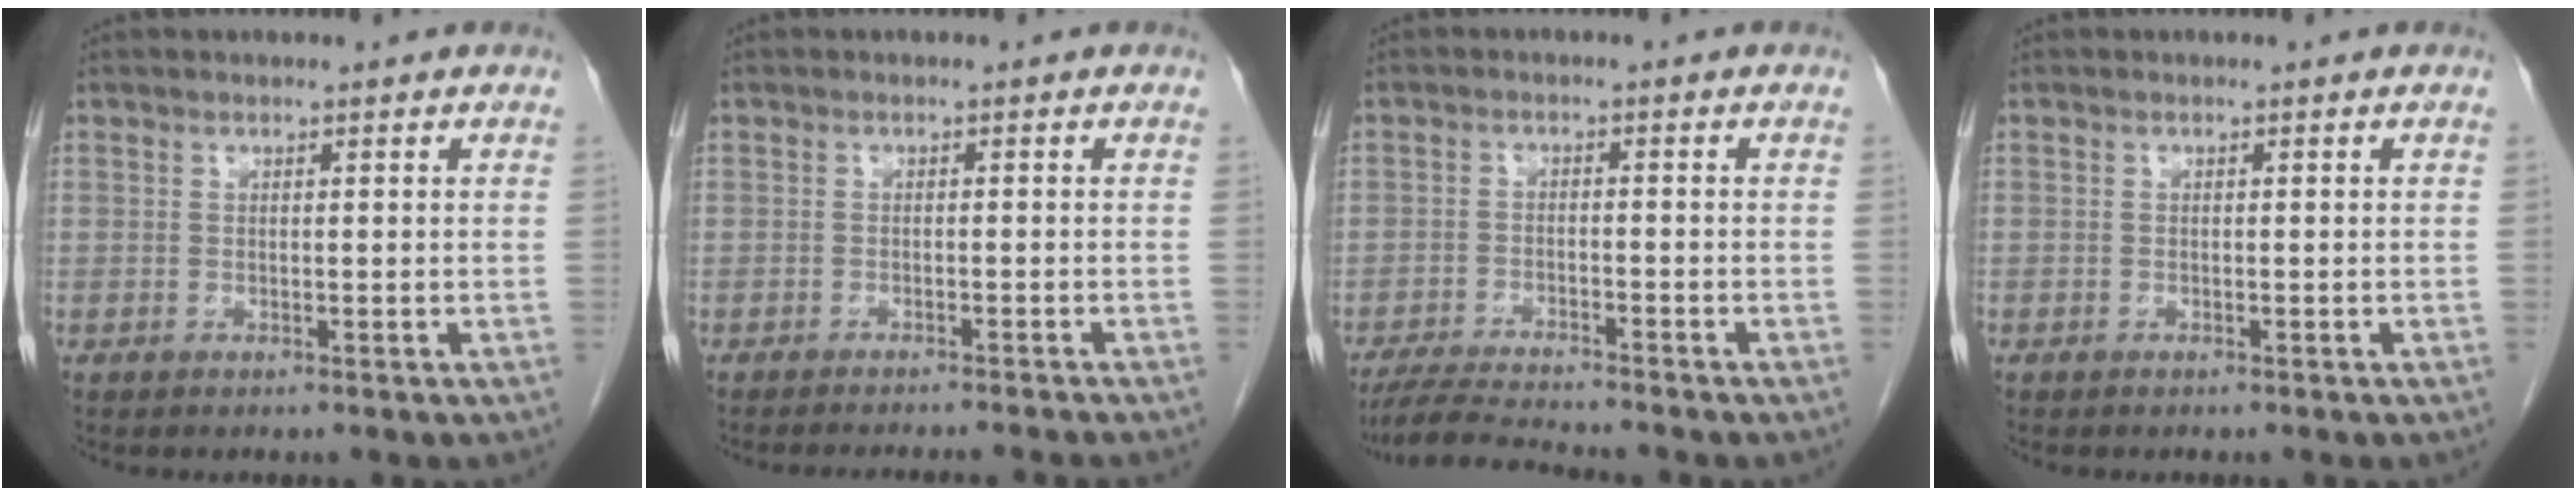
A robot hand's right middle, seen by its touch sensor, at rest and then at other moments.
{"total": 7.7, "force": [-7.2, -0.2, 2.6], "torque": [-0.020, -0.011, -0.087]}
{"total": 7.2, "force": [-6.7, -0.2, 2.6], "torque": [-0.044, -0.020, -0.115]}
{"total": 0.0}